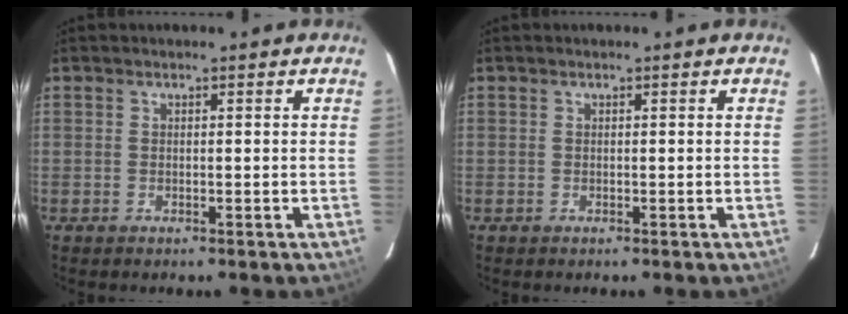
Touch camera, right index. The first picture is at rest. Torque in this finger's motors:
{"motor_torque": [0.00, 0.00, 0.00, 0.00]}